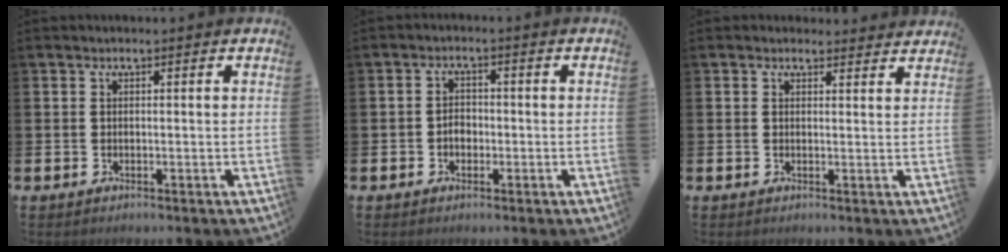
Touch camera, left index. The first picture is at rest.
{"total": 2.2, "force": [-0.7, 1.7, 1.3], "torque": [-0.012, 0.001, -0.017]}
{"total": 1.6, "force": [1.5, 0.5, -0.1], "torque": [0.009, -0.005, 0.025]}